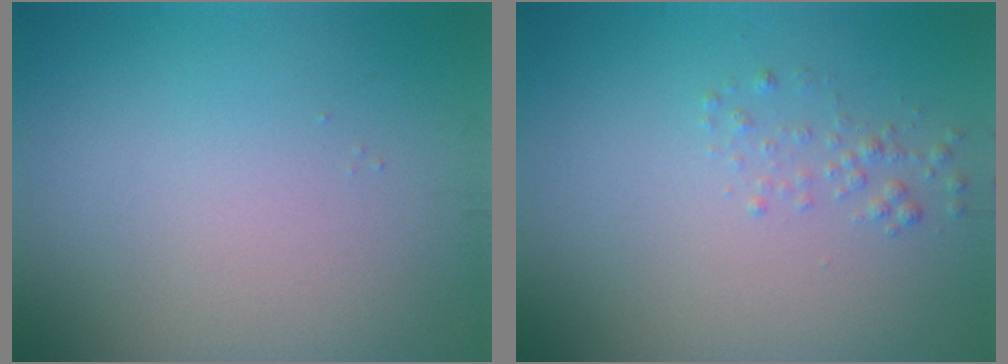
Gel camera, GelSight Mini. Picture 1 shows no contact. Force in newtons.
{"total": 1.2, "press": 1.2, "slide": 0.1}